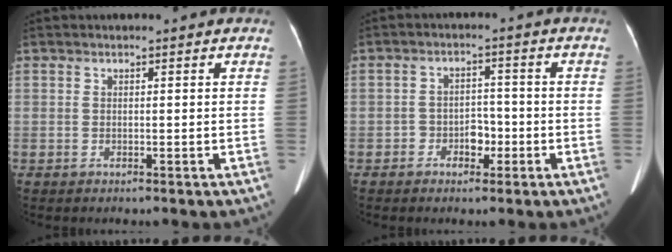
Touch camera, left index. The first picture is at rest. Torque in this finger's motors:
{"motor_torque": [0.21, 0.21, 0.04, 0.00]}